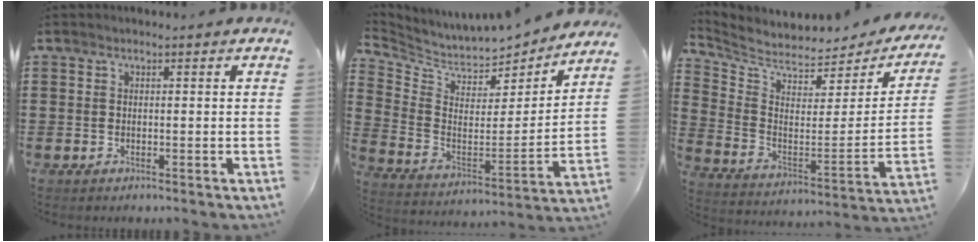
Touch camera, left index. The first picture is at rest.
{"total": 5.0, "force": [4.8, 1.4, 0.5], "torque": [-0.044, -0.051, 0.080]}
{"total": 4.6, "force": [4.3, 1.0, 1.3], "torque": [-0.054, -0.050, 0.070]}